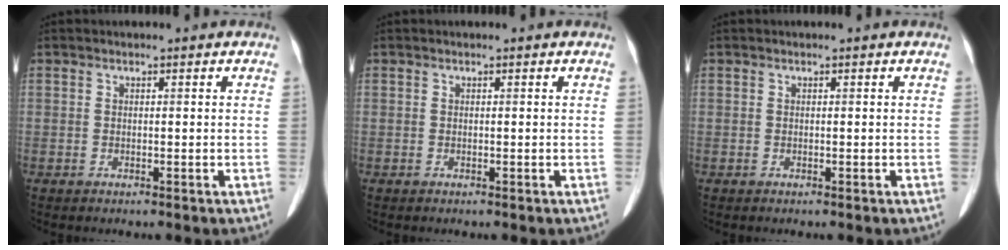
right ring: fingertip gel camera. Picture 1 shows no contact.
{"total": 0.0}
{"total": 0.0}